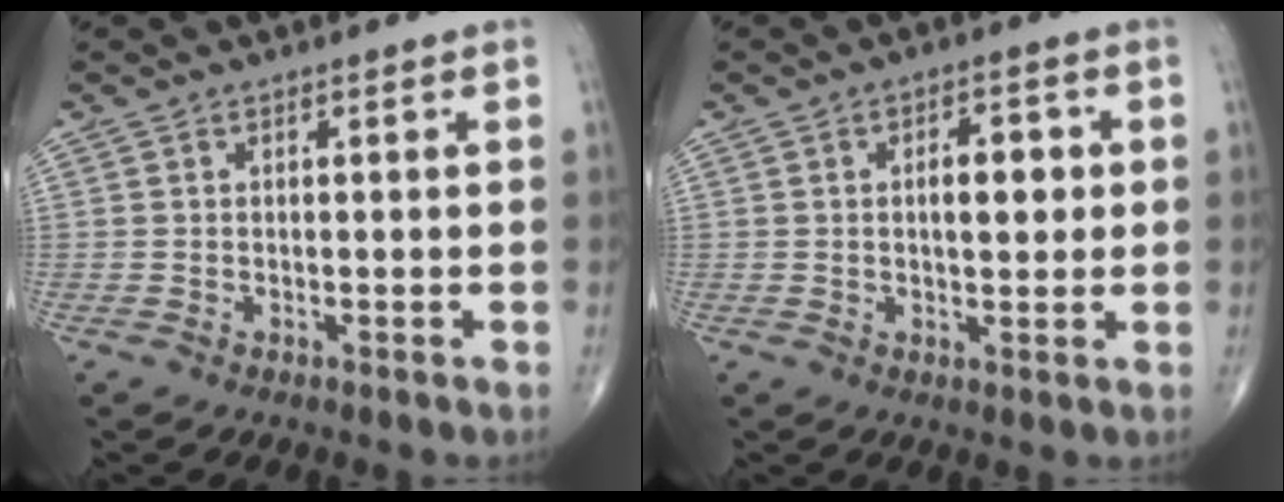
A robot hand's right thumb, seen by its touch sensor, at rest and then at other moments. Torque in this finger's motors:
{"motor_torque": [1.77, 3.23, 0.72, 0.20, 0.03]}